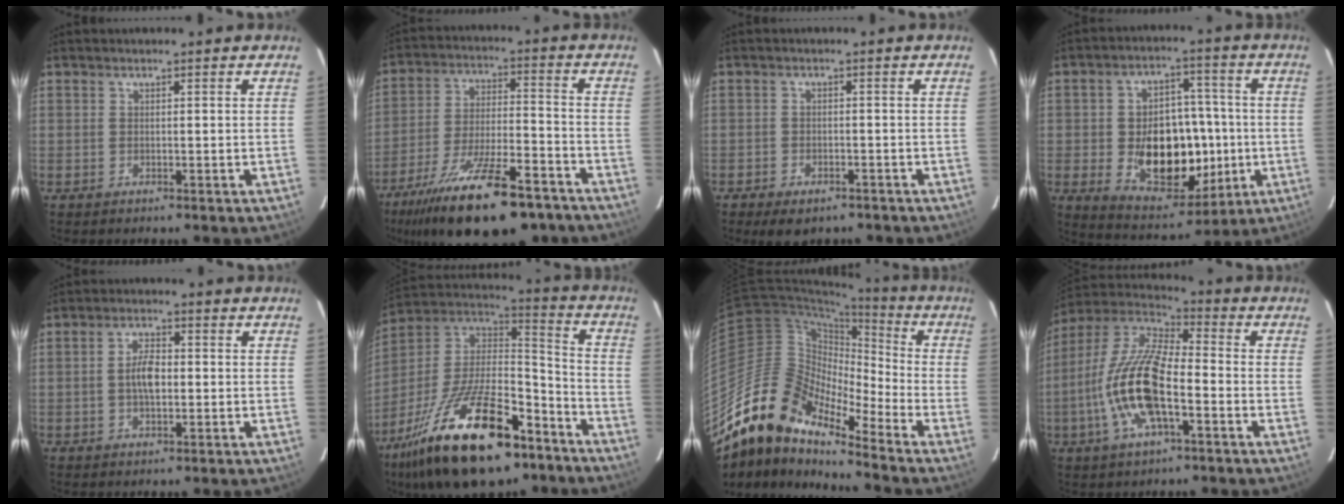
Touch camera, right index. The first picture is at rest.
{"total": 24.1, "force": [-17.8, 7.3, 14.6], "torque": [-0.273, -0.046, -0.271]}
{"total": 6.3, "force": [-4.7, 3.0, 3.0], "torque": [-0.068, -0.008, -0.065]}
{"total": 17.4, "force": [-2.5, 11.5, 12.7], "torque": [-0.236, 0.011, -0.014]}
{"total": 4.8, "force": [-0.4, 2.3, 4.2], "torque": [-0.080, 0.008, -0.006]}
{"total": 29.5, "force": [-17.9, 12.1, 20.1], "torque": [-0.386, -0.021, -0.285]}
{"total": 16.1, "force": [-13.3, 5.0, 7.6], "torque": [-0.118, 0.002, -0.273]}
{"total": 17.3, "force": [-5.1, 6.3, 15.3], "torque": [-0.313, -0.004, -0.107]}